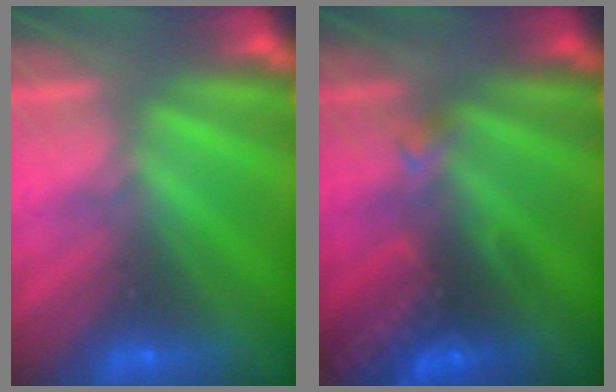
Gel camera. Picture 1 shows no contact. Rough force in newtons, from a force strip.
{"total": 2.7}